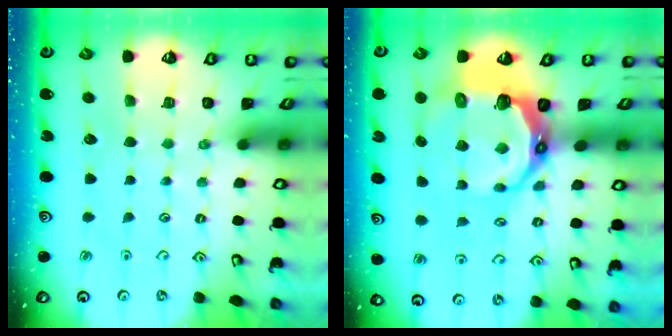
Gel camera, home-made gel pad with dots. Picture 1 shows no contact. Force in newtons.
{"total": 11.6, "press": 10.5, "slide": 5.1}